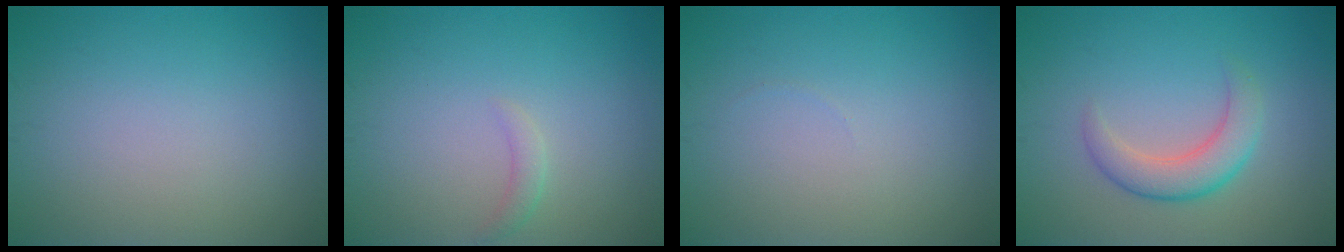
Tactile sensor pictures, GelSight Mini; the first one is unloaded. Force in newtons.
{"total": 1.0, "press": 1.0, "slide": 0.1}
{"total": 0.0}
{"total": 3.5, "press": 3.5, "slide": 0.4}